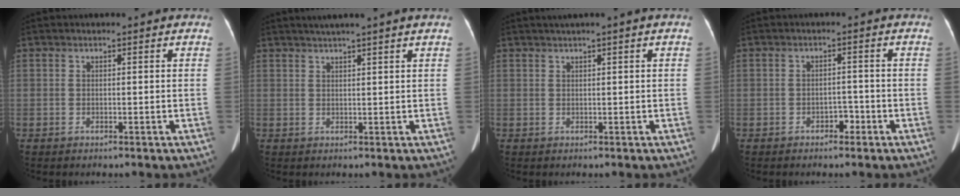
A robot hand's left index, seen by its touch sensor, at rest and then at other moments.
{"total": 4.1, "force": [3.2, -1.1, 2.3], "torque": [-0.035, 0.014, 0.053]}
{"total": 1.6, "force": [0.8, -0.3, 1.4], "torque": [-0.033, 0.007, 0.019]}
{"total": 1.8, "force": [-1.1, 1.0, 0.9], "torque": [-0.011, 0.005, -0.016]}